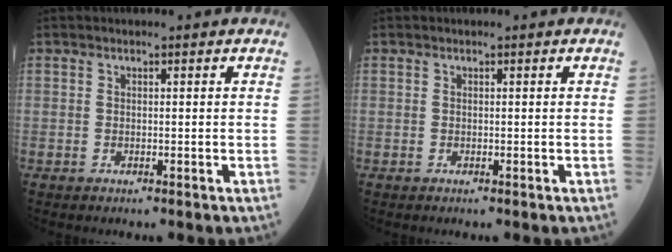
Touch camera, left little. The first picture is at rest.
{"total": 0.0}